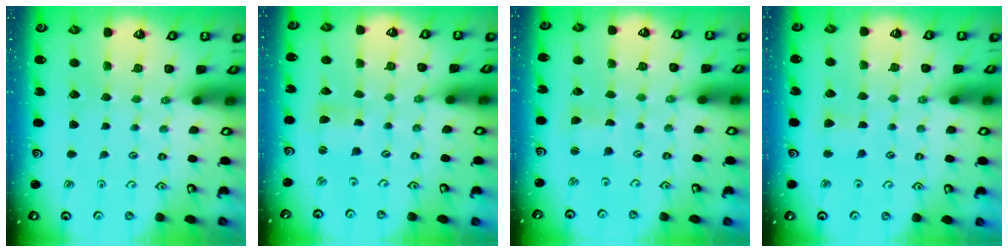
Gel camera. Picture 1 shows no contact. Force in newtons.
{"total": 0.6, "press": 0.6, "slide": 0.1}
{"total": 0.7, "press": 0.7, "slide": 0.1}
{"total": 3.2, "press": 3.1, "slide": 0.6}